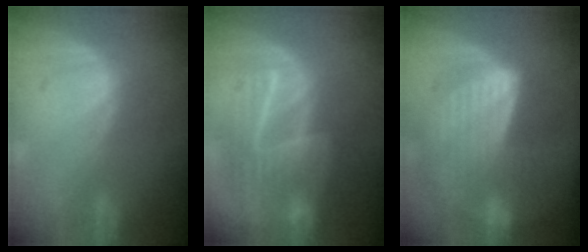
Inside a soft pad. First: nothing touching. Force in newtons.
{"total": 8.9, "press": 8.1, "slide": 3.7}
{"total": 7.1, "press": 7.0, "slide": 1.1}